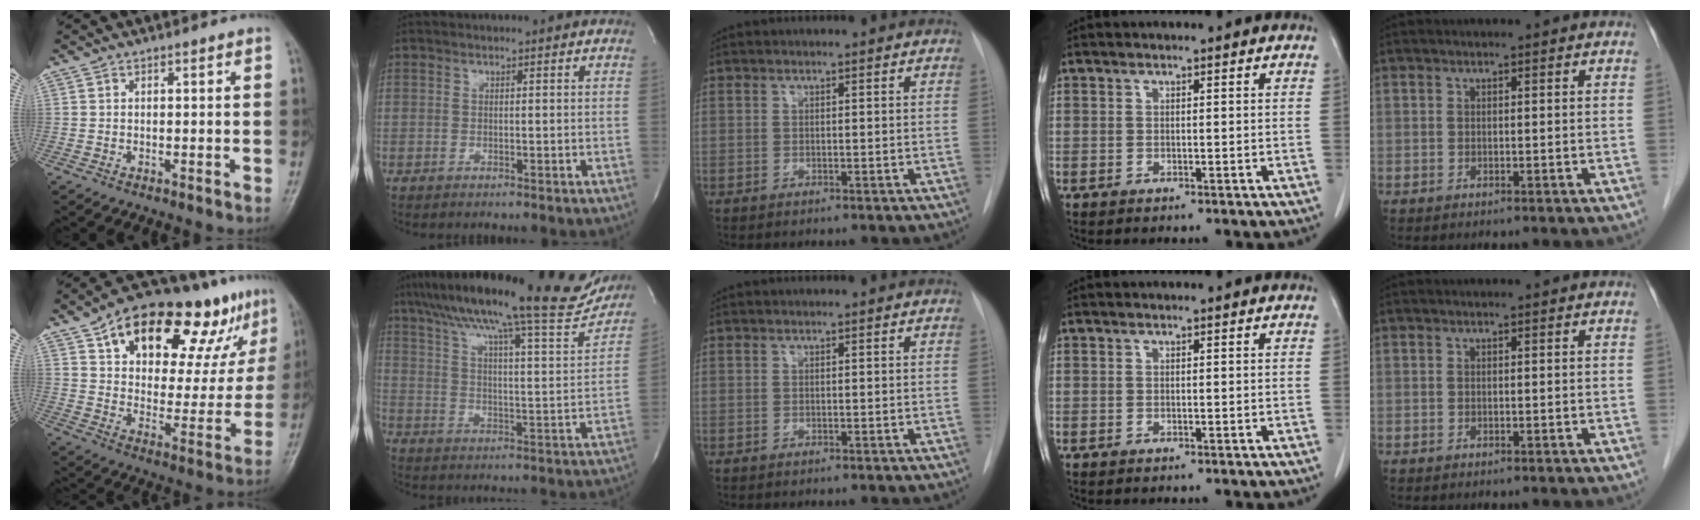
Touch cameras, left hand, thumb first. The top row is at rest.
{"thumb": {"total": 25.7, "force": [14.6, 11.7, 17.6], "torque": [-0.217, -0.015, 0.224]}, "index": {"total": 25.3, "force": [21.5, 2.5, 13.1], "torque": [-0.213, -0.017, 0.296]}}